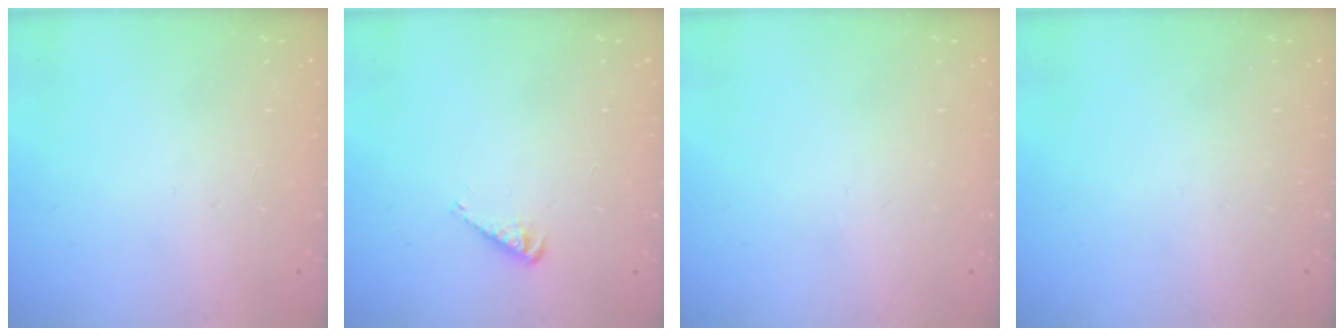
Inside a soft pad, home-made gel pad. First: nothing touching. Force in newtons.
{"total": 2.5, "press": 2.5, "slide": 0.1}
{"total": 0.0}
{"total": 0.0}